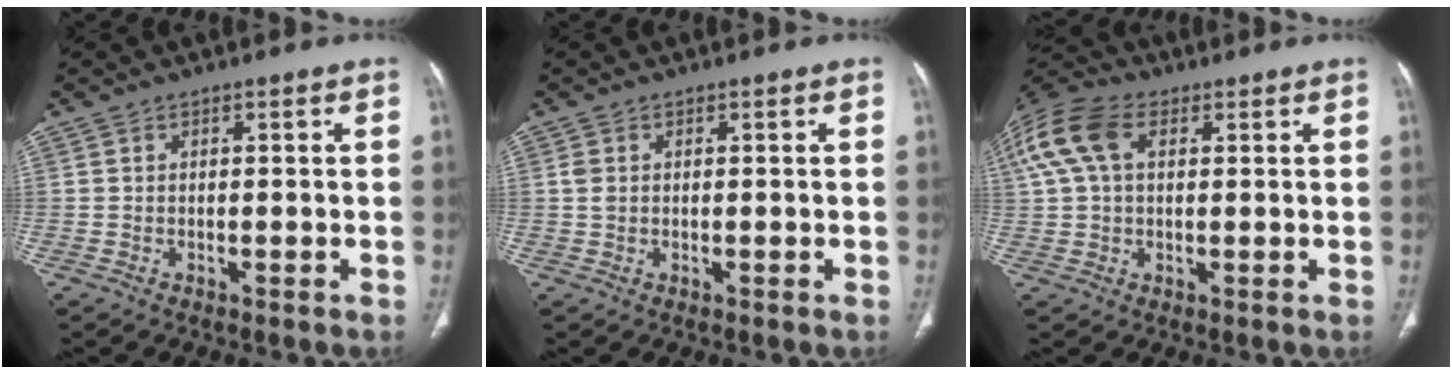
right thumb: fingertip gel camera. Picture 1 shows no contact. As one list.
[{"total": 1.5, "force": [0.3, 1.1, 0.9], "torque": [-0.021, 0.003, 0.010]}, {"total": 13.6, "force": [4.3, 8.6, 9.6], "torque": [-0.221, 0.028, 0.079]}]